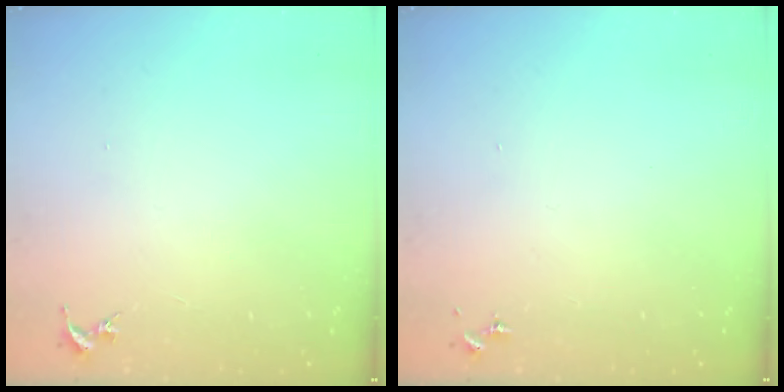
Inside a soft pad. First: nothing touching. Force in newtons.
{"total": 0.0}